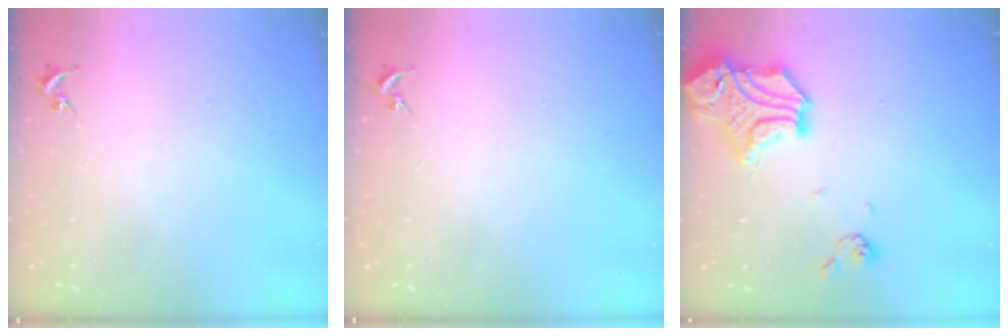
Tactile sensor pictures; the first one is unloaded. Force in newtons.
{"total": 0.0}
{"total": 18.4, "press": 18.3, "slide": 2.2}